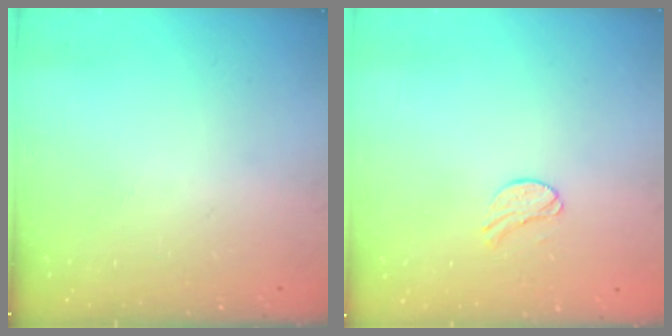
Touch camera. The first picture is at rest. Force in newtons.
{"total": 7.5, "press": 7.4, "slide": 0.5}